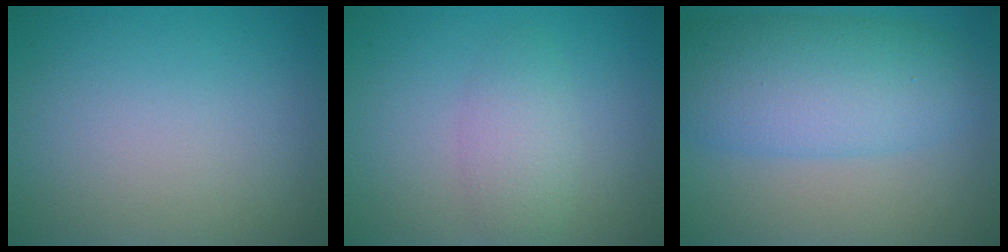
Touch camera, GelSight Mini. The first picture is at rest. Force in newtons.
{"total": 2.7, "press": 2.7, "slide": 0.1}
{"total": 7.8, "press": 7.8, "slide": 0.1}